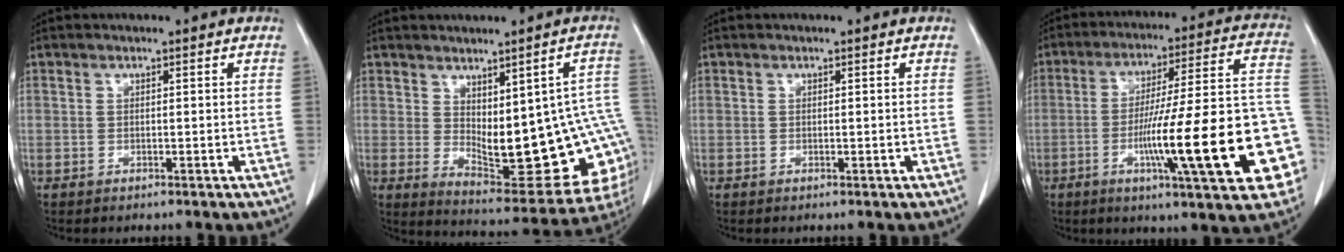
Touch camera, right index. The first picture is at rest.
{"total": 18.7, "force": [-1.1, 6.9, 17.3], "torque": [-0.160, 0.003, 0.010]}
{"total": 0.0}
{"total": 23.3, "force": [-6.7, 1.6, 22.2], "torque": [-0.252, 0.012, -0.095]}